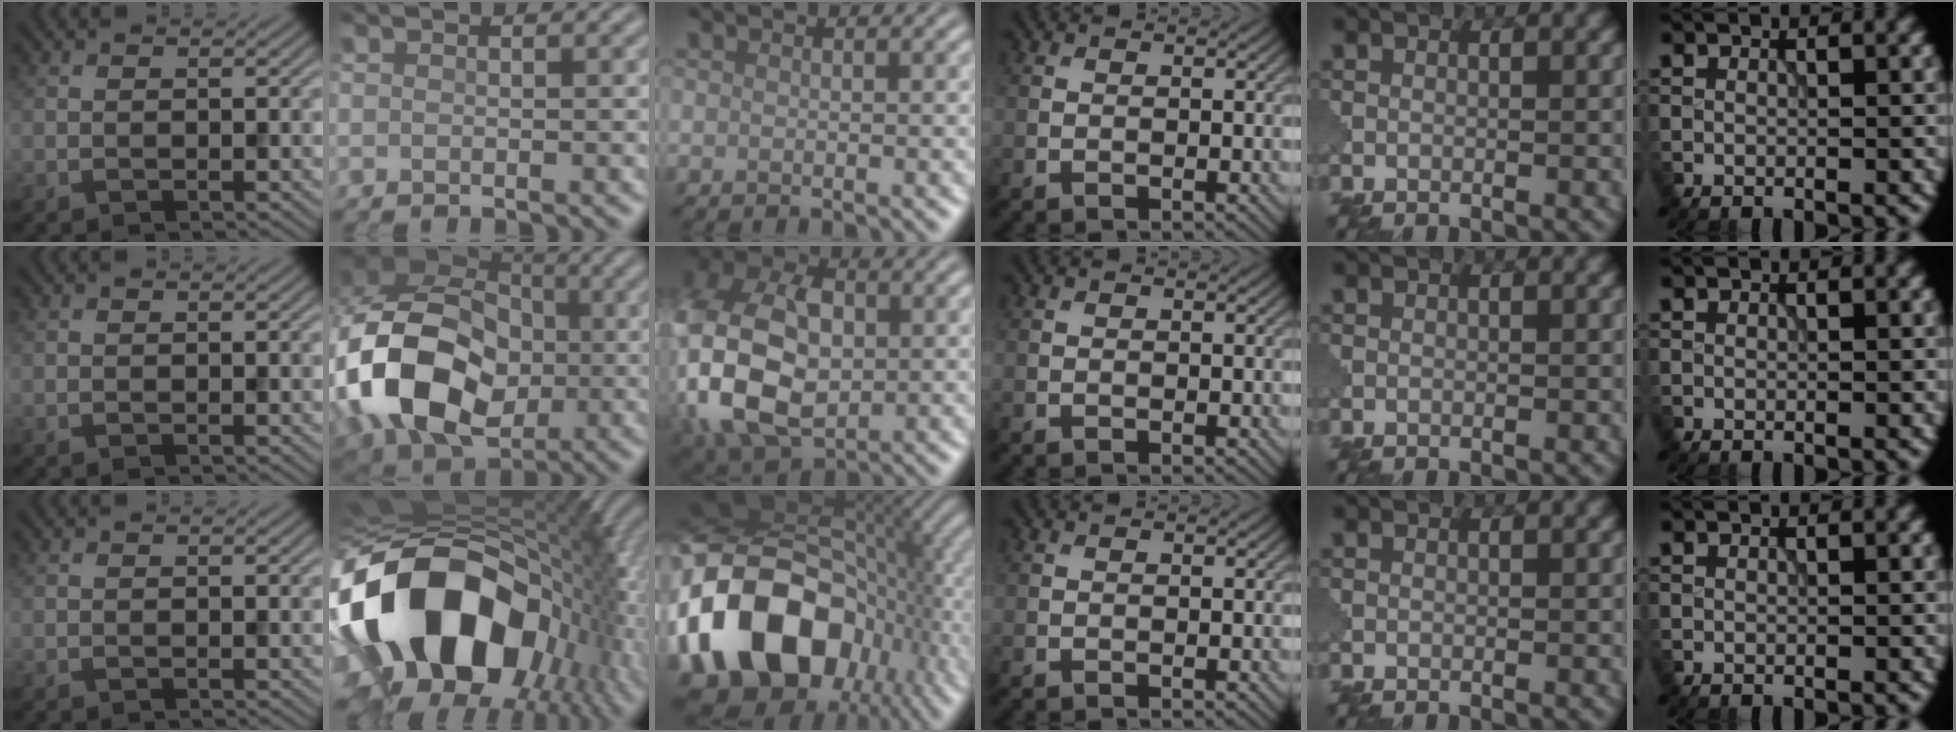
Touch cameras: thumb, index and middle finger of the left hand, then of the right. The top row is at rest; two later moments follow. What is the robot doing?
{"motion": "disassemble", "object": "puzzle pieces"}